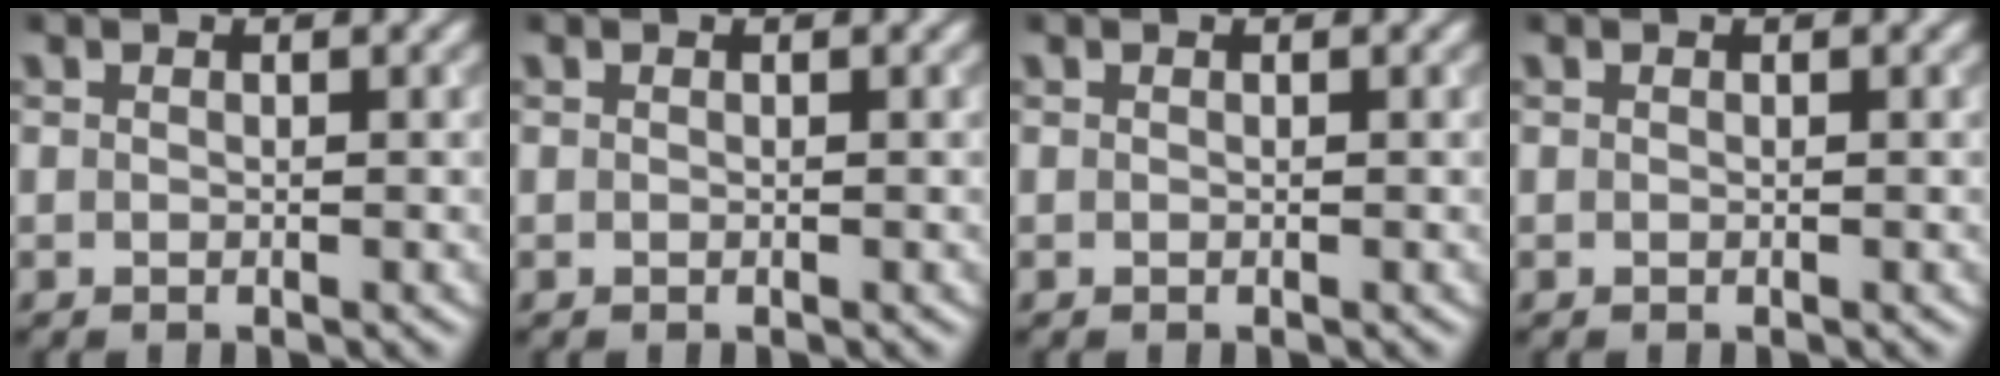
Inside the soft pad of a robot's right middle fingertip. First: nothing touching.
{"total": 0.0}
{"total": 0.0}
{"total": 0.0}